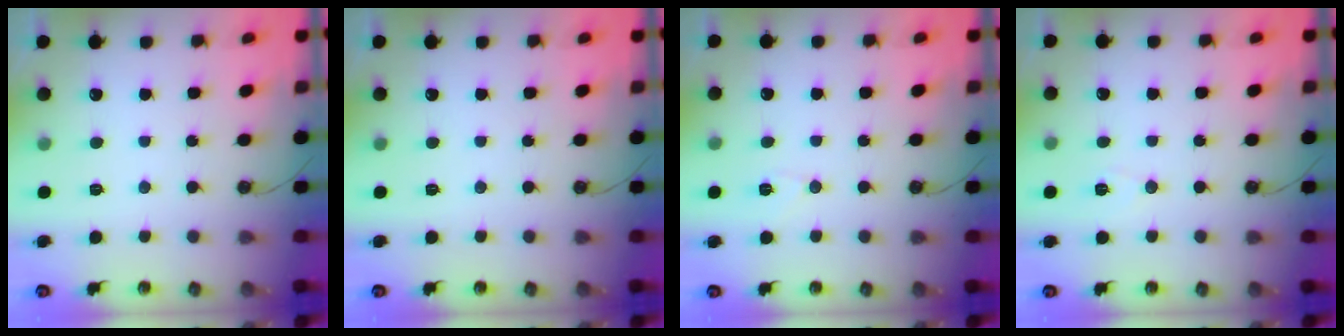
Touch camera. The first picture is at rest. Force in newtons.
{"total": 0.0}
{"total": 6.5, "press": 6.4, "slide": 1.3}
{"total": 6.4, "press": 4.7, "slide": 4.4}